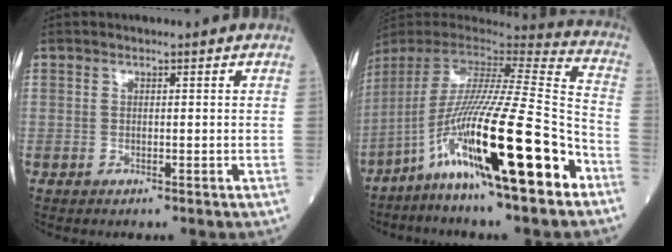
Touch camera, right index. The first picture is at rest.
{"total": 24.9, "force": [-12.0, 1.0, 21.8], "torque": [-0.387, -0.050, -0.220]}